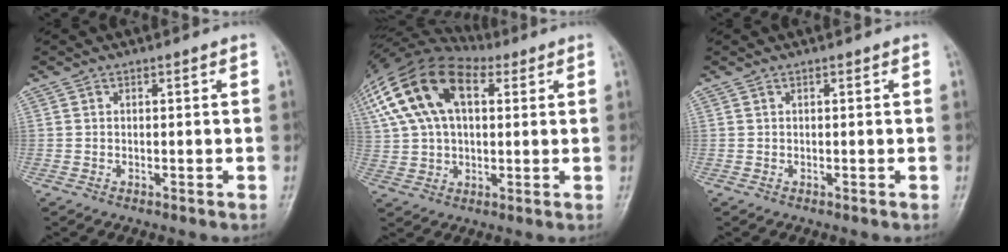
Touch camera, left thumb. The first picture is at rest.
{"total": 20.1, "force": [7.1, 11.5, 14.9], "torque": [-0.304, 0.032, 0.123]}
{"total": 0.0}